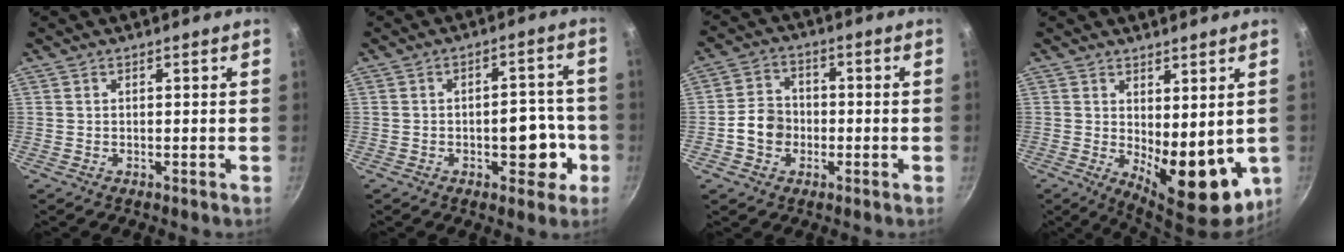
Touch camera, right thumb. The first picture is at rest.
{"total": 8.5, "force": [-2.7, 4.9, 6.4], "torque": [-0.041, 0.028, -0.033]}
{"total": 6.9, "force": [-1.7, 5.8, 3.3], "torque": [-0.033, 0.021, -0.040]}
{"total": 12.3, "force": [0.2, 5.9, 10.9], "torque": [-0.122, -0.026, 0.019]}